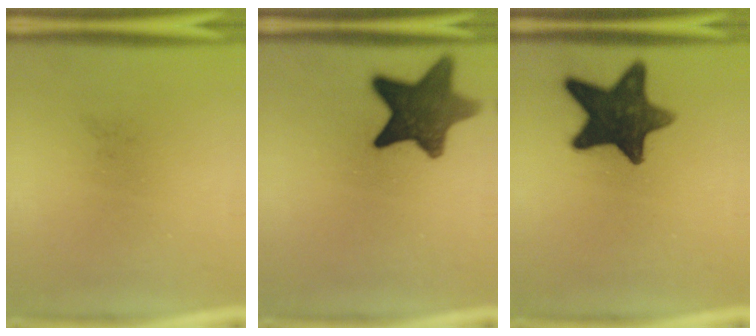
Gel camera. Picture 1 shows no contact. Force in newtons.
{"total": 11.7}
{"total": 14.5}